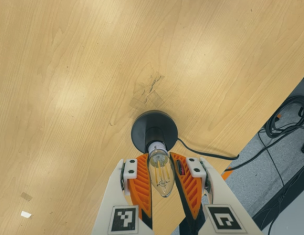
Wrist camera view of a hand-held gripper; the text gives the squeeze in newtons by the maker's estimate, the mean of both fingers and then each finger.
{"total": 14.5, "left": 15.4, "right": 13.7}